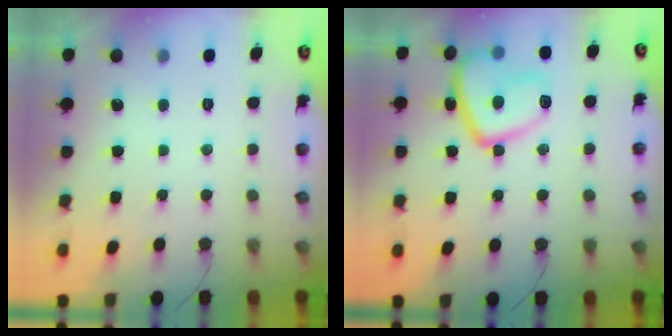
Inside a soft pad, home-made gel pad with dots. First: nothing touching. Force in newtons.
{"total": 13.0, "press": 12.9, "slide": 0.8}